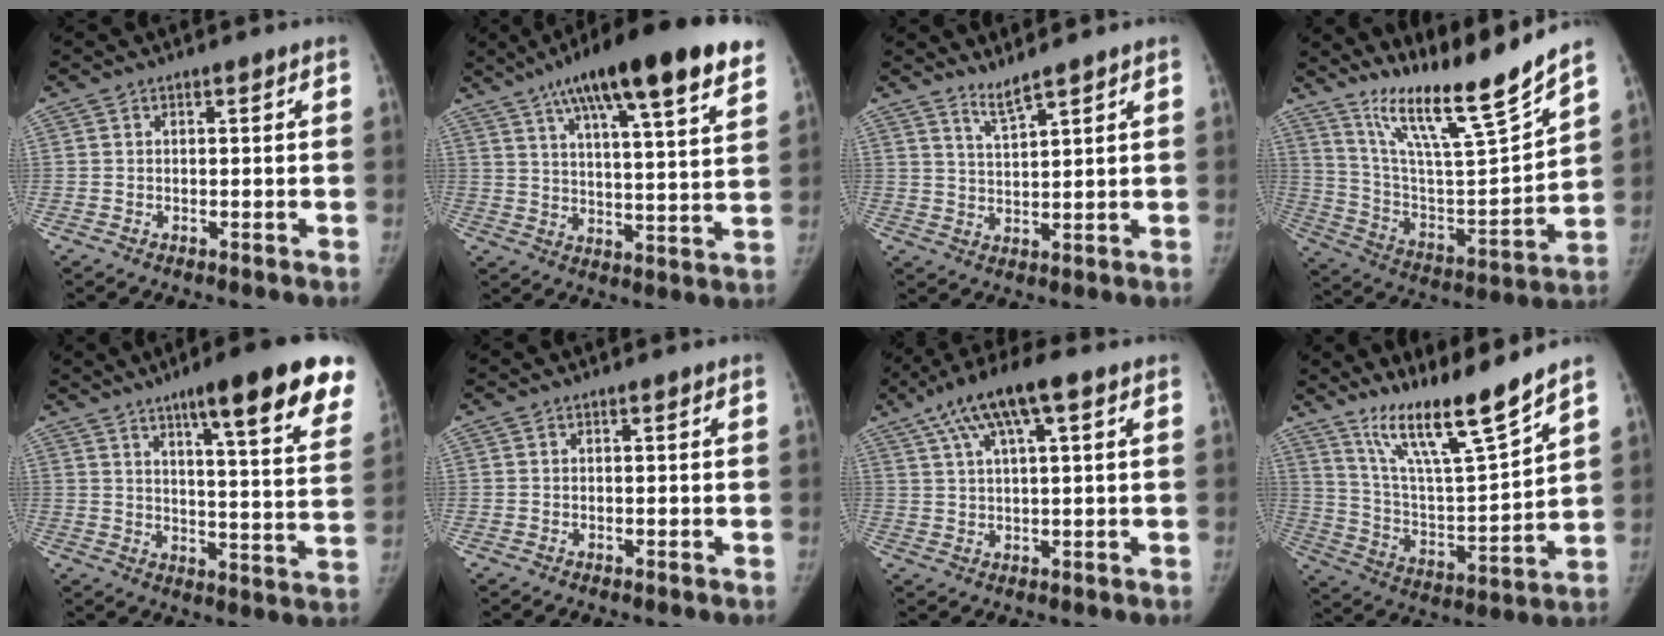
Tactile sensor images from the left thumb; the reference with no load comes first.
{"total": 24.7, "force": [15.7, 4.9, 18.5], "torque": [-0.272, -0.023, 0.232]}
{"total": 3.8, "force": [3.3, -0.3, 1.8], "torque": [-0.034, -0.035, 0.071]}
{"total": 20.2, "force": [16.1, 1.0, 12.1], "torque": [-0.173, -0.092, 0.292]}
{"total": 22.1, "force": [13.8, 3.8, 16.9], "torque": [-0.204, -0.051, 0.181]}
{"total": 0.0}
{"total": 11.9, "force": [5.7, 3.1, 10.0], "torque": [-0.184, 0.016, 0.098]}
{"total": 16.6, "force": [12.9, 1.0, 10.4], "torque": [-0.162, -0.079, 0.240]}